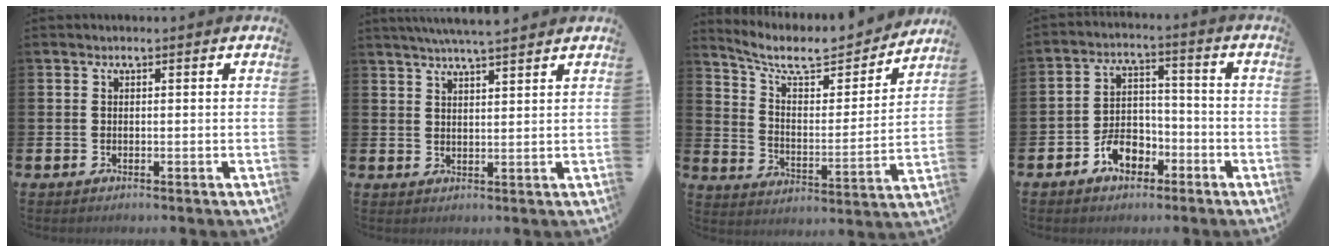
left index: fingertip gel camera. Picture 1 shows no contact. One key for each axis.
{"total": 4.9, "fx": 4.7, "fy": -0.1, "fz": 1.4, "tx": -0.030, "ty": -0.018, "tz": 0.083}
{"total": 8.3, "fx": 7.2, "fy": 2.6, "fz": 3.2, "tx": -0.094, "ty": -0.053, "tz": 0.120}
{"total": 5.8, "fx": -3.4, "fy": 3.8, "fz": 2.8, "tx": -0.055, "ty": 0.022, "tz": -0.063}